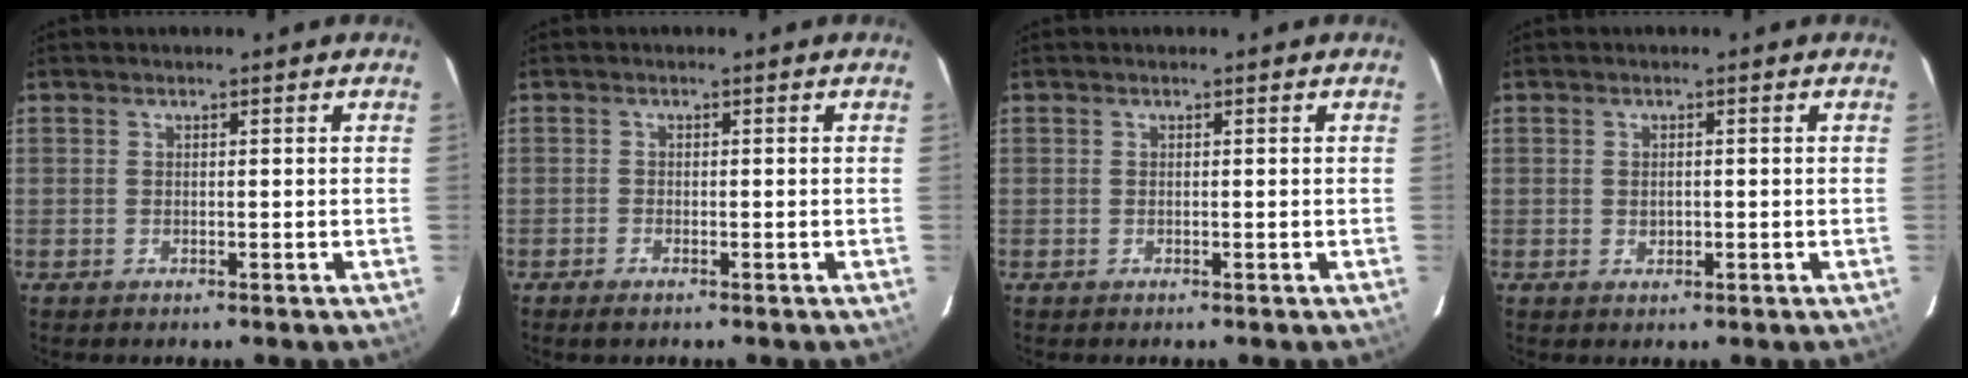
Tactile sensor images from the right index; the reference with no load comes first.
{"total": 1.2, "force": [-1.0, 0.5, 0.6], "torque": [-0.015, -0.003, -0.021]}
{"total": 0.0}
{"total": 1.3, "force": [-0.1, 1.1, 0.7], "torque": [-0.010, 0.001, 0.001]}